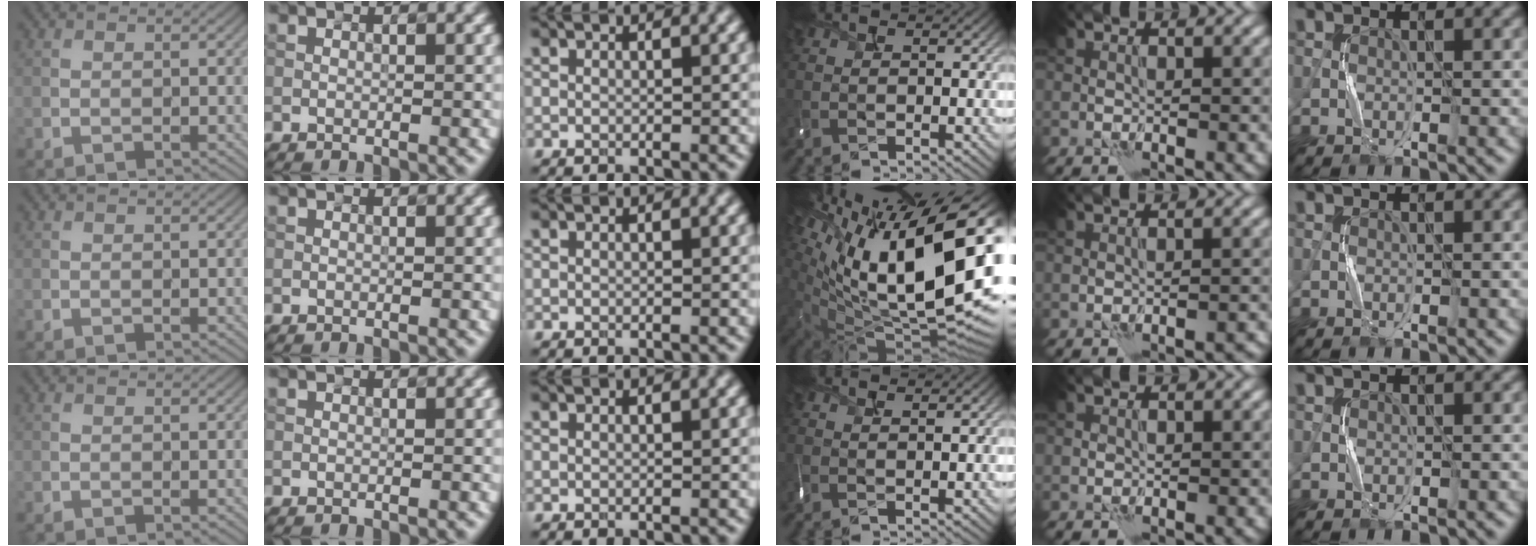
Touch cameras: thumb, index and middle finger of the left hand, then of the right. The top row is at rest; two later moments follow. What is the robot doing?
{"motion": "shake", "object": "tambourine"}